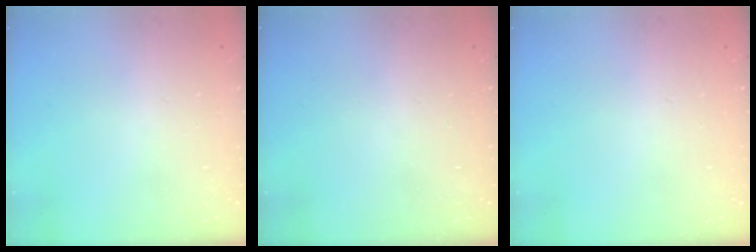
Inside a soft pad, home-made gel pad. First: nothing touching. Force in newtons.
{"total": 0.0}
{"total": 0.0}